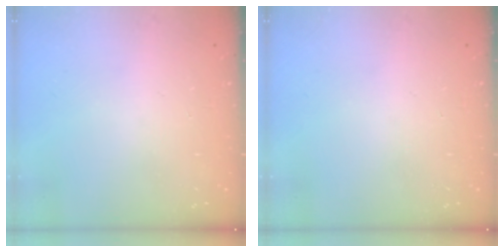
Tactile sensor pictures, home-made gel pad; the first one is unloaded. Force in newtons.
{"total": 0.0}